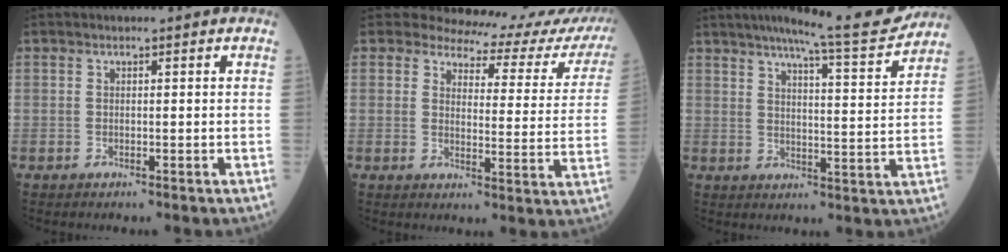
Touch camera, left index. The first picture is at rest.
{"total": 16.4, "force": [16.0, 3.1, 1.9], "torque": [0.009, -0.089, 0.153]}
{"total": 13.7, "force": [12.4, -0.3, 5.8], "torque": [-0.086, -0.021, 0.161]}